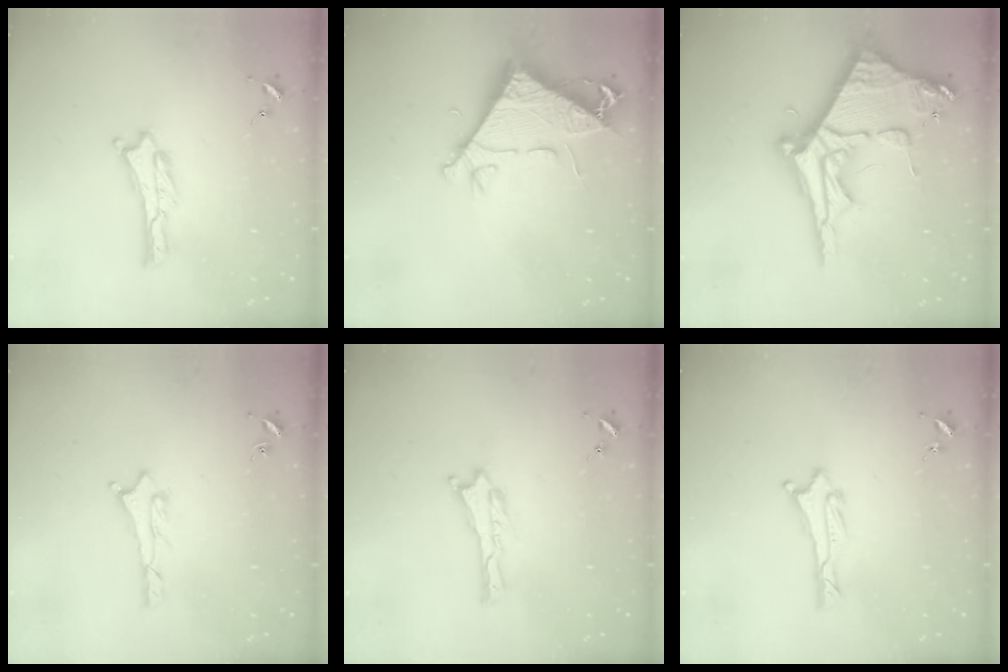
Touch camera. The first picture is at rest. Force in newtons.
{"total": 7.3, "press": 7.3, "slide": 0.7}
{"total": 11.6, "press": 11.6, "slide": 1.3}
{"total": 0.9, "press": 0.8, "slide": 0.1}
{"total": 0.0}
{"total": 1.1, "press": 1.1, "slide": 0.1}